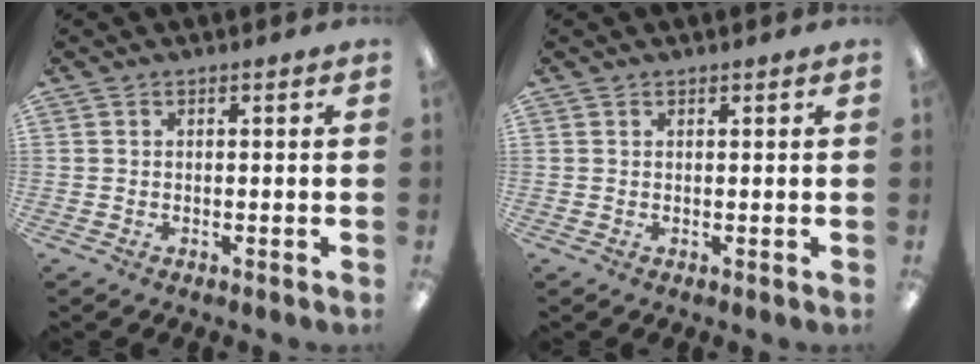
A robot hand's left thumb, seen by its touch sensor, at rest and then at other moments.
{"total": 0.6, "force": [0.6, 0.1, 0.0], "torque": [0.000, 0.001, 0.011]}